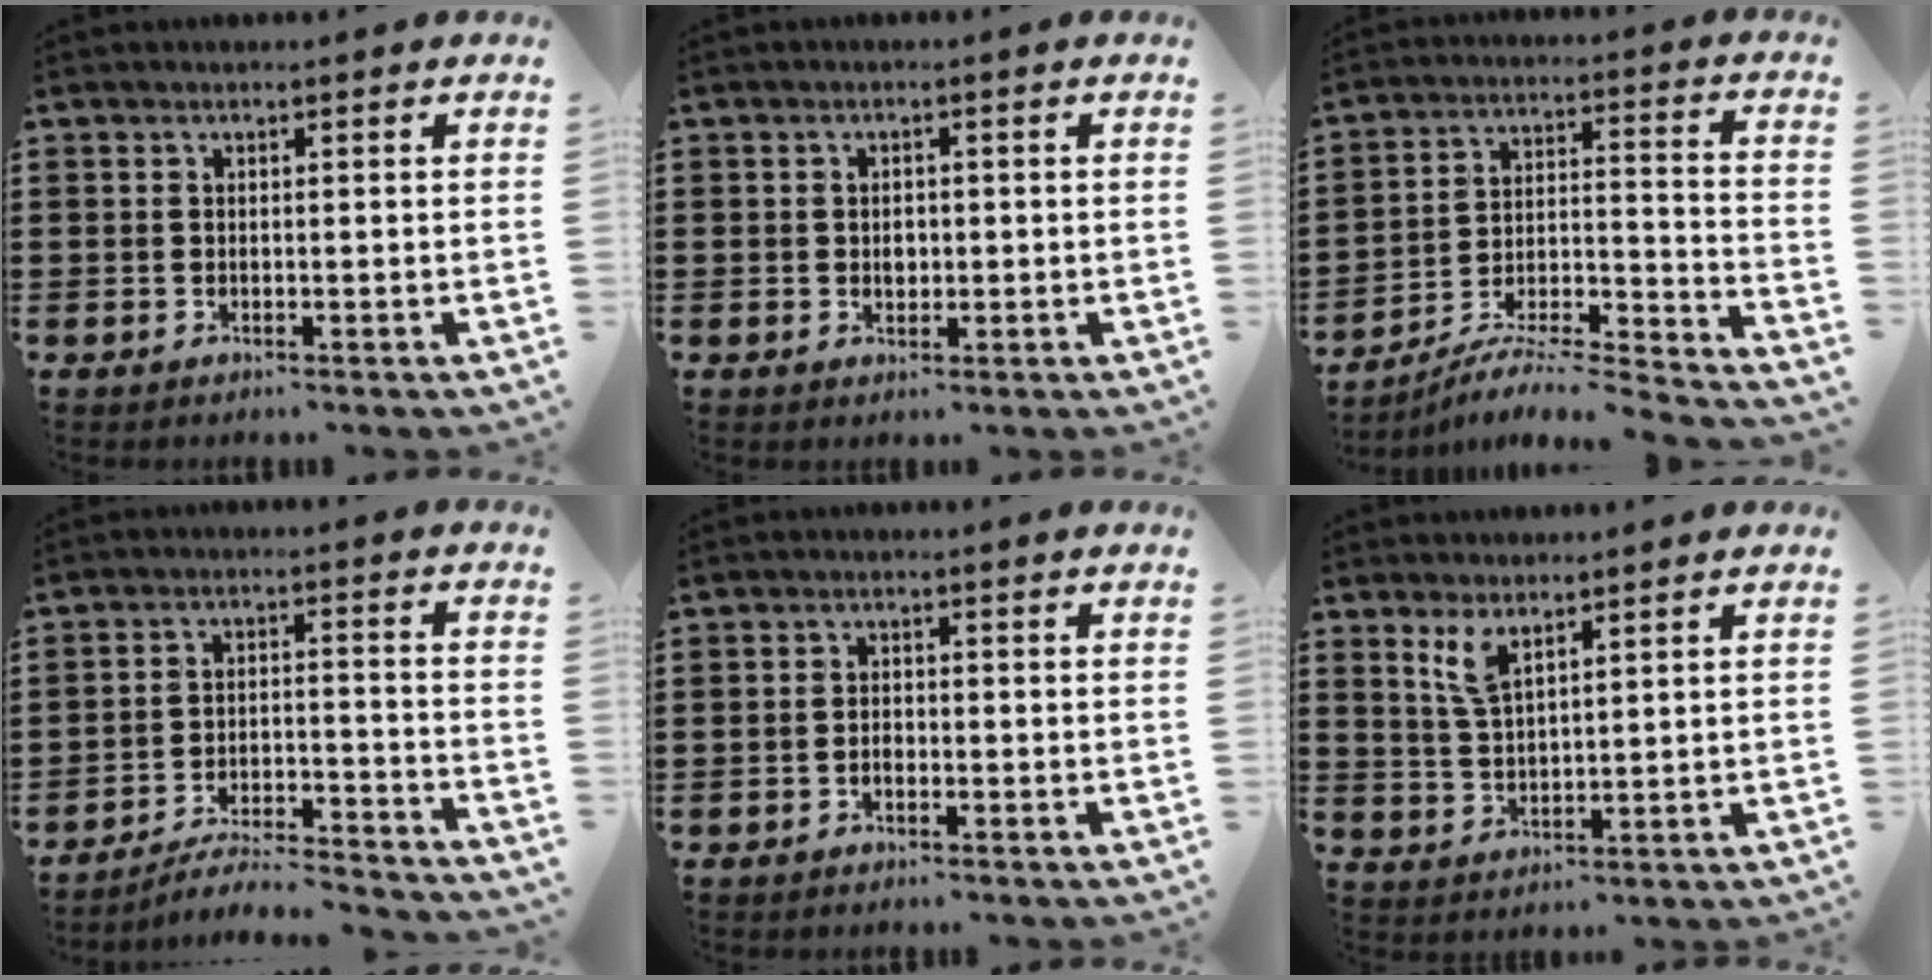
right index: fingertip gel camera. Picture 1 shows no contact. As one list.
[{"total": 1.8, "force": [0.0, 1.3, 1.3], "torque": [-0.018, 0.003, -0.003]}, {"total": 5.9, "force": [-5.5, 0.3, 2.2], "torque": [-0.030, -0.005, -0.111]}, {"total": 5.7, "force": [-5.4, 0.2, 1.7], "torque": [-0.034, -0.004, -0.108]}, {"total": 1.3, "force": [-0.7, 0.6, 0.9], "torque": [-0.018, 0.002, -0.013]}, {"total": 4.0, "force": [2.7, 1.3, 2.8], "torque": [-0.061, 0.002, 0.048]}]